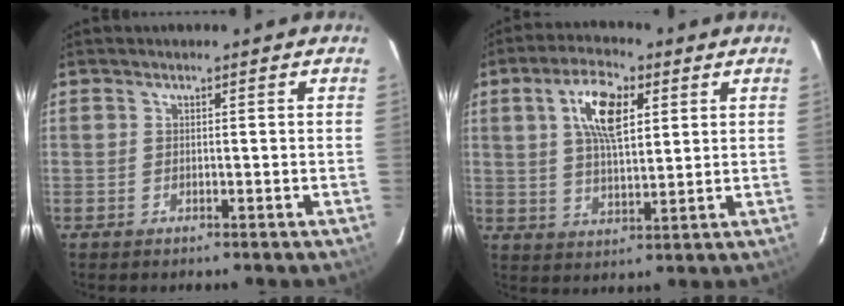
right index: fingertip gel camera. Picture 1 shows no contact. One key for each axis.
{"total": 9.7, "fx": 3.5, "fy": 4.1, "fz": 8.1, "tx": -0.151, "ty": 0.015, "tz": 0.064}